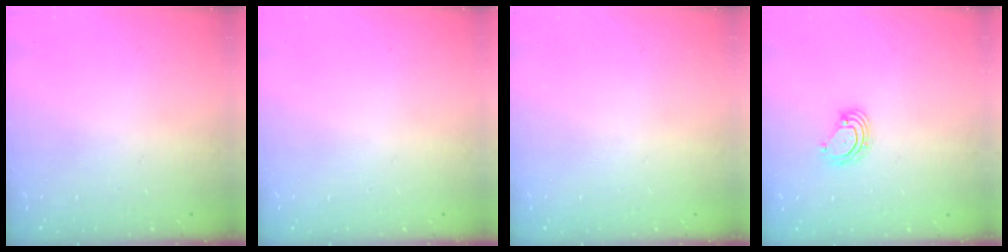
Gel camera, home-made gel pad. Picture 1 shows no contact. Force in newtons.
{"total": 0.0}
{"total": 0.0}
{"total": 3.9, "press": 3.9, "slide": 0.3}